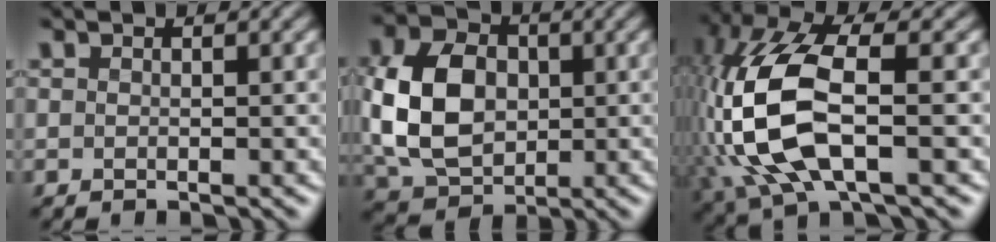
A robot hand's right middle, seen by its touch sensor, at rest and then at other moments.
{"total": 8.8, "force": [0.4, 6.6, 5.7], "torque": [-0.135, 0.010, 0.003]}
{"total": 11.1, "force": [-1.7, 5.0, 9.8], "torque": [-0.238, 0.008, -0.036]}